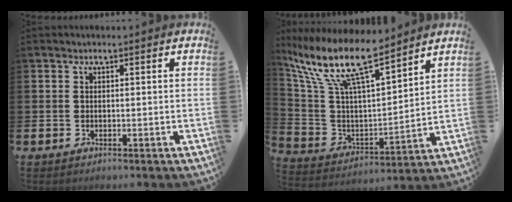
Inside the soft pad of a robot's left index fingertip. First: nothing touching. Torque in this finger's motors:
{"motor_torque": [1.11, -1.02, 1.05, 0.21]}